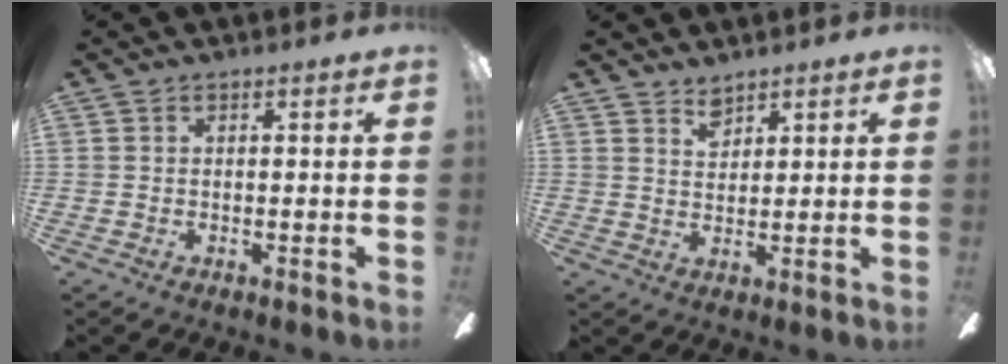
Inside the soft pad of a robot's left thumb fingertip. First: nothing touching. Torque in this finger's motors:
{"motor_torque": [0.25, 0.15, -0.30, 0.01, -0.03]}